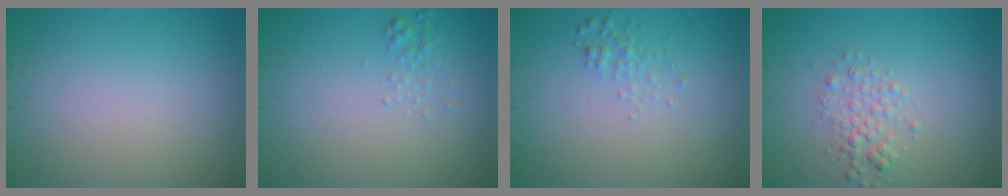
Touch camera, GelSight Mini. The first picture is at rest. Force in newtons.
{"total": 1.0, "press": 1.0, "slide": 0.0}
{"total": 1.1, "press": 1.1, "slide": 0.0}
{"total": 2.0, "press": 2.0, "slide": 0.1}